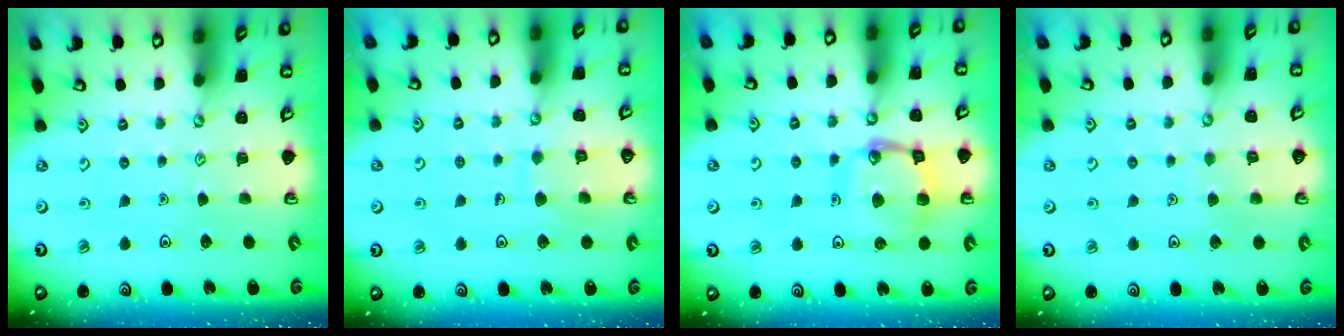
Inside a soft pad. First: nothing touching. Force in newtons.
{"total": 7.8, "press": 7.7, "slide": 0.6}
{"total": 13.4, "press": 13.4, "slide": 1.3}
{"total": 3.2, "press": 3.2, "slide": 0.2}